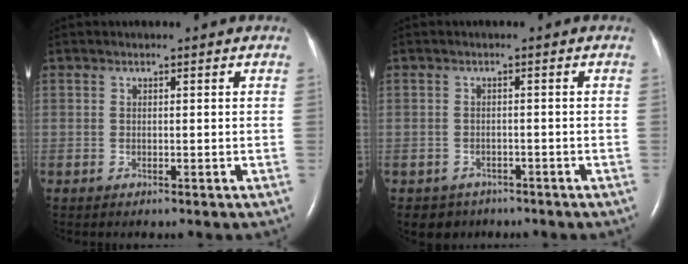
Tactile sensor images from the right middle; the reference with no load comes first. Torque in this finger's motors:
{"motor_torque": [0.26, -0.24, -0.01, 0.00]}